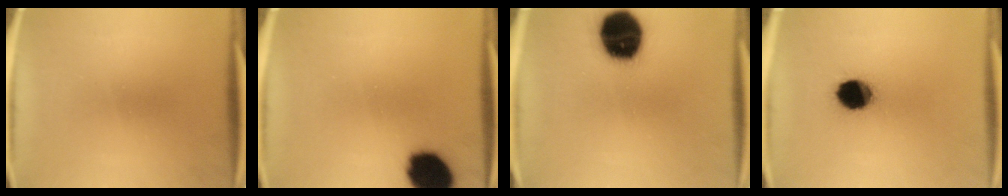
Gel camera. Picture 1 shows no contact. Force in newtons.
{"total": 14.1}
{"total": 19.5}
{"total": 10.8}